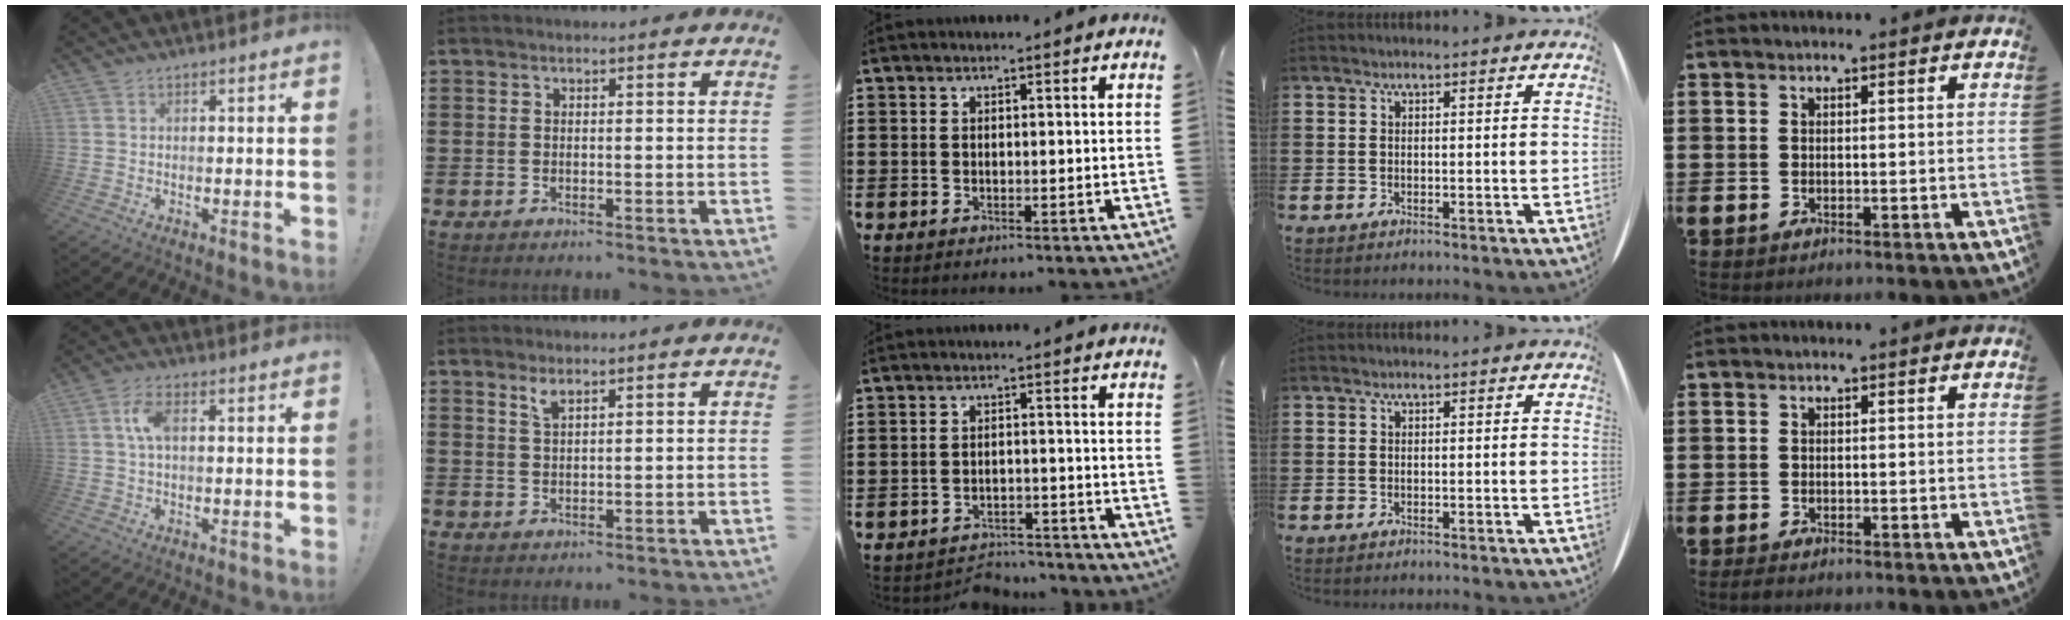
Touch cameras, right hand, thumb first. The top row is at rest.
{"thumb": {"total": 5.6, "force": [0.9, 2.7, 4.8], "torque": [-0.081, 0.007, 0.015]}, "index": {"total": 2.0, "force": [1.5, 0.5, 1.2], "torque": [-0.027, 0.002, 0.027]}, "middle": {"total": 3.1, "force": [-3.1, 0.4, 0.1], "torque": [-0.009, -0.004, -0.064]}, "little": {"total": 0.6, "force": [-0.4, 0.3, 0.4], "torque": [-0.009, 0.001, -0.009]}}